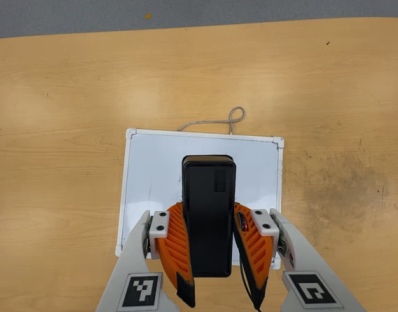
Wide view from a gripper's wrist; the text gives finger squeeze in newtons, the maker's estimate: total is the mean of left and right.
{"total": 7.8, "left": 6.5, "right": 9.1}